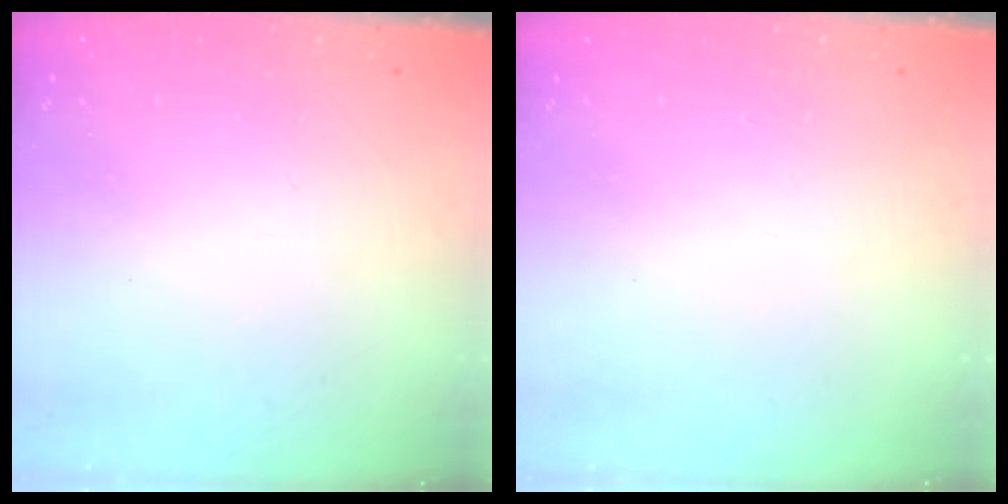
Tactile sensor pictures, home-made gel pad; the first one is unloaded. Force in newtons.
{"total": 0.0}